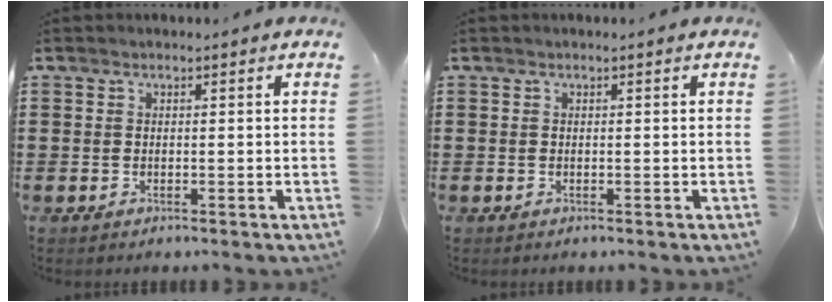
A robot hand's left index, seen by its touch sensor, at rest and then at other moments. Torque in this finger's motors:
{"motor_torque": [0.00, 0.00, 0.00, 0.00]}